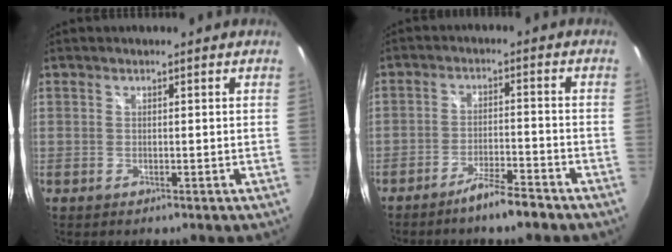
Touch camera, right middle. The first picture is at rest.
{"total": 5.7, "force": [-4.8, 0.4, 3.0], "torque": [-0.071, 0.000, -0.081]}